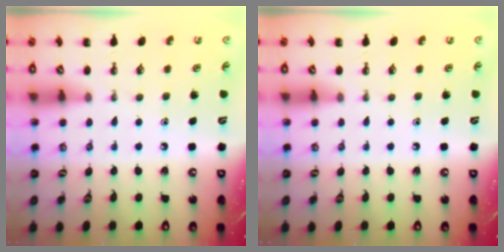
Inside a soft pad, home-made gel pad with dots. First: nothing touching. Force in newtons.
{"total": 0.0}